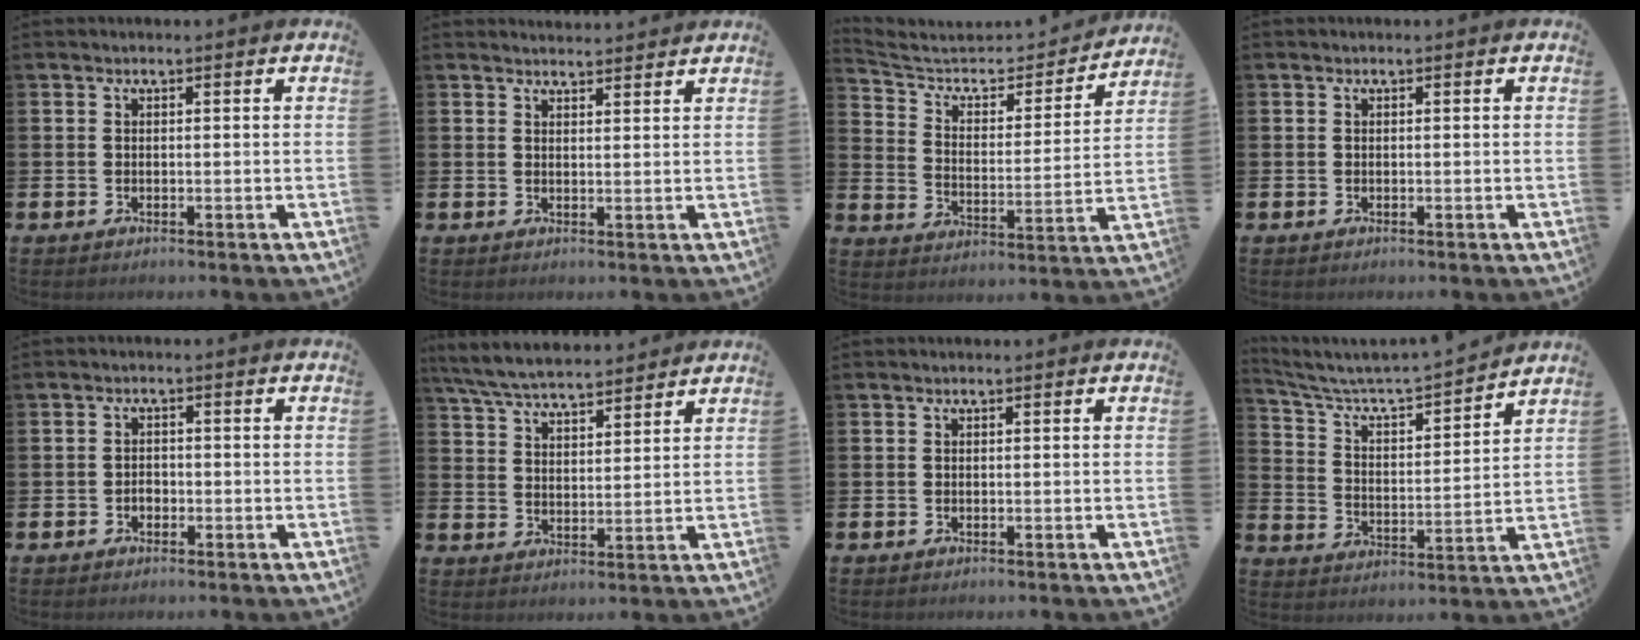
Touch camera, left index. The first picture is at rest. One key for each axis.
{"total": 2.4, "fx": 2.4, "fy": 0.3, "fz": -0.1, "tx": 0.009, "ty": -0.018, "tz": 0.041}
{"total": 6.5, "fx": 5.6, "fy": 2.7, "fz": 1.9, "tx": -0.064, "ty": -0.044, "tz": 0.089}
{"total": 0.0}
{"total": 1.4, "fx": -0.6, "fy": 1.1, "fz": 0.6, "tx": -0.011, "ty": 0.003, "tz": -0.014}
{"total": 6.6, "fx": 6.4, "fy": 0.9, "fz": 1.4, "tx": -0.056, "ty": -0.027, "tz": 0.118}
{"total": 0.0}
{"total": 6.2, "fx": 5.8, "fy": 1.0, "fz": 2.0, "tx": -0.069, "ty": -0.050, "tz": 0.092}